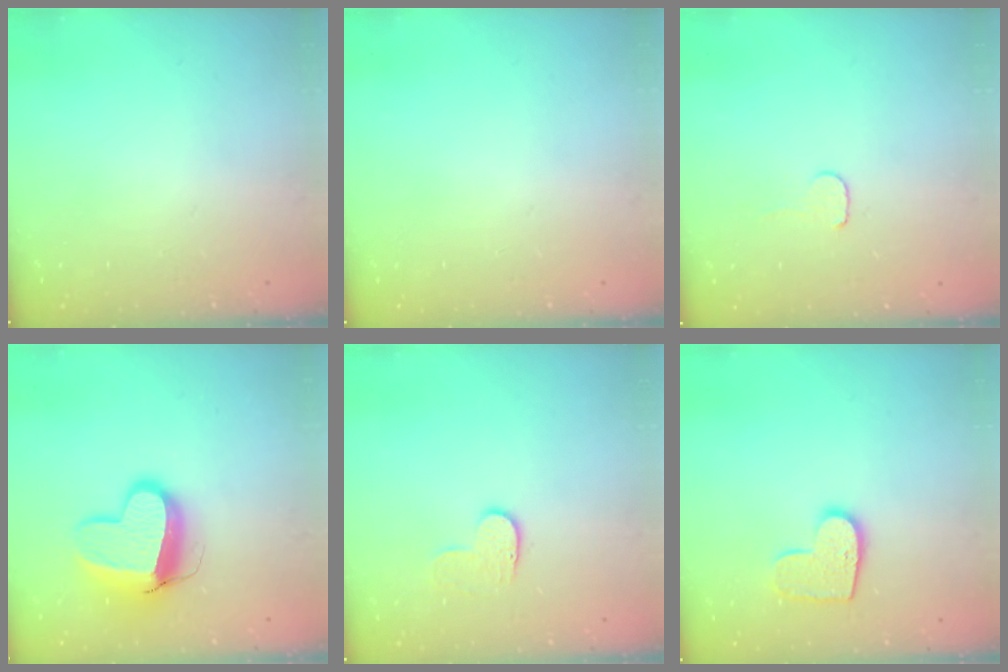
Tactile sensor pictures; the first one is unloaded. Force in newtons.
{"total": 0.0}
{"total": 3.7, "press": 3.6, "slide": 0.3}
{"total": 12.8, "press": 12.7, "slide": 1.4}
{"total": 5.1, "press": 5.1, "slide": 0.5}
{"total": 10.3, "press": 10.3, "slide": 0.4}